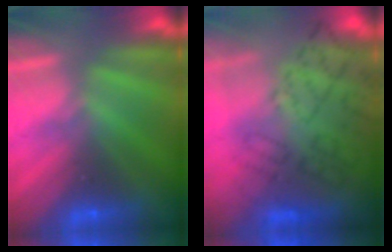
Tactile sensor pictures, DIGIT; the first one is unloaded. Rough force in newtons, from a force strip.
{"total": 10.5}